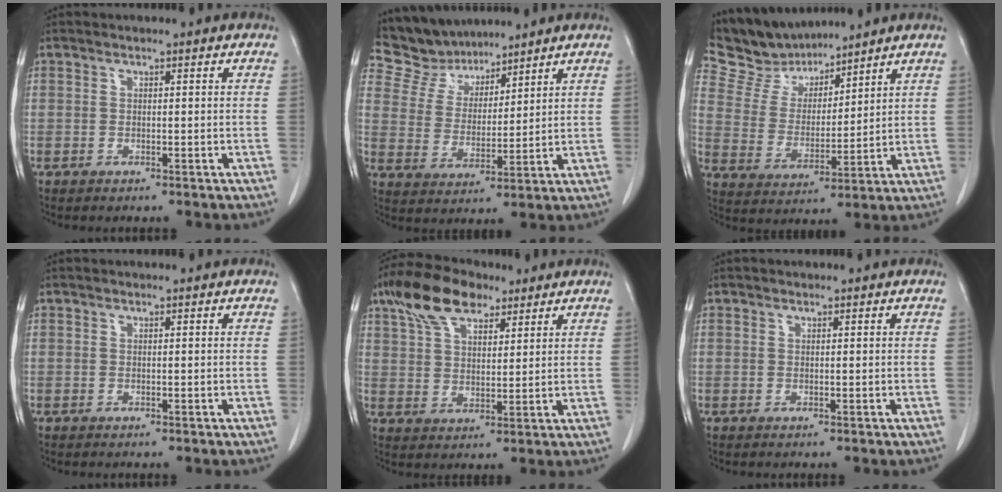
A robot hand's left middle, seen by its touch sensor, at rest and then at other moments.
{"total": 8.5, "force": [8.1, 2.6, 0.2], "torque": [-0.017, 0.017, 0.169]}
{"total": 10.3, "force": [9.8, 2.7, 1.9], "torque": [-0.054, 0.016, 0.200]}
{"total": 0.0}
{"total": 10.5, "force": [6.9, 4.7, 6.4], "torque": [-0.130, 0.026, 0.128]}
{"total": 0.0}